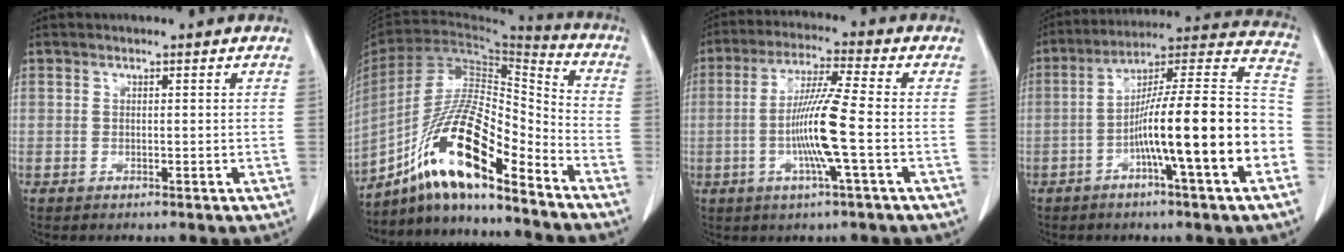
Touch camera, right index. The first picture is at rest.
{"total": 17.2, "force": [-11.4, 2.7, 12.7], "torque": [-0.247, 0.007, -0.206]}
{"total": 9.9, "force": [-1.8, -0.8, 9.7], "torque": [-0.187, -0.004, -0.039]}
{"total": 19.6, "force": [-5.4, 0.4, 18.8], "torque": [-0.254, 0.023, -0.087]}